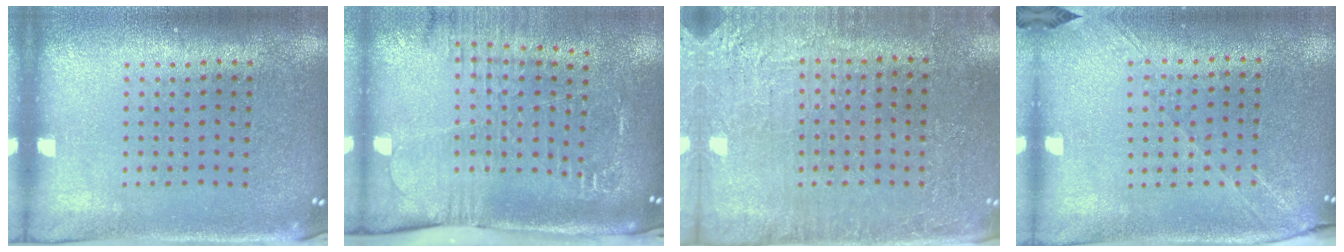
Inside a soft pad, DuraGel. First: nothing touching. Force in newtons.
{"total": 2.5, "press": 2.1, "slide": 1.3}
{"total": 3.0, "press": 3.0, "slide": 0.3}
{"total": 1.3, "press": 1.2, "slide": 0.6}